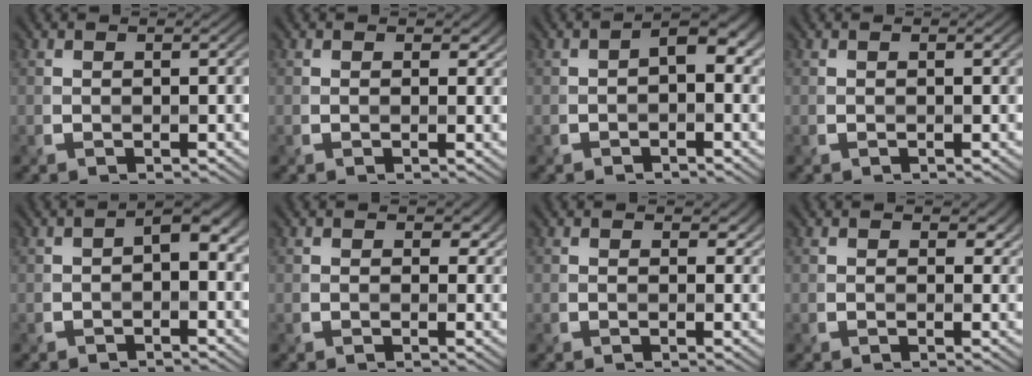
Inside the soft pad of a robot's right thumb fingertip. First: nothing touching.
{"total": 1.6, "force": [0.7, 1.2, 0.9], "torque": [-0.013, -0.002, 0.010]}
{"total": 3.2, "force": [-0.2, 1.8, 2.7], "torque": [-0.040, 0.005, -0.006]}
{"total": 0.0}
{"total": 2.8, "force": [-0.3, 1.5, 2.4], "torque": [-0.036, 0.005, -0.008]}
{"total": 2.6, "force": [1.0, 1.9, 1.5], "torque": [-0.022, -0.004, 0.014]}
{"total": 2.1, "force": [1.0, 1.5, 1.2], "torque": [-0.018, -0.002, 0.015]}
{"total": 2.4, "force": [1.1, 1.7, 1.4], "torque": [-0.021, -0.003, 0.016]}